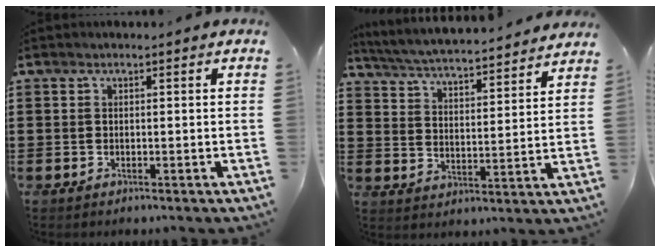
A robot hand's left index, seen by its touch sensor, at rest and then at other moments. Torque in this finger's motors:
{"motor_torque": [1.04, -1.10, 0.58, 0.08]}